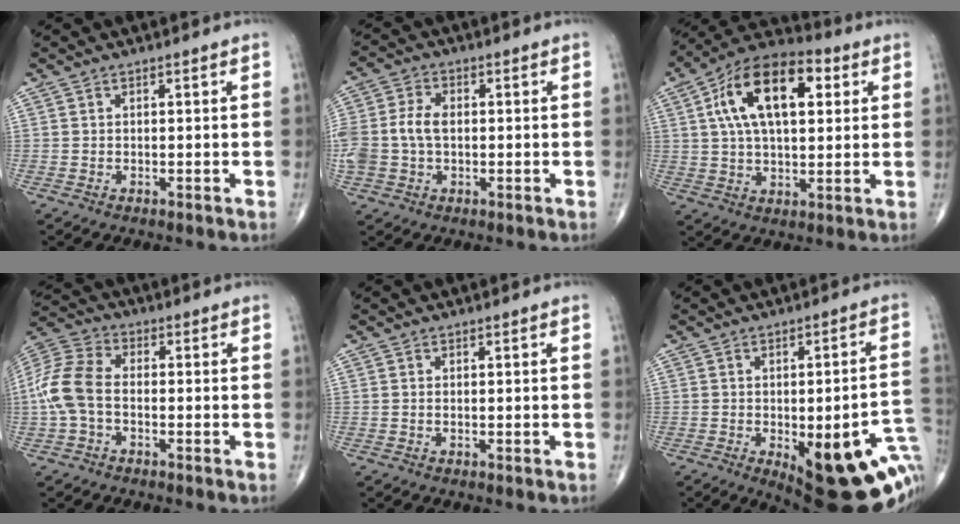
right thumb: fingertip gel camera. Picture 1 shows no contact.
{"total": 9.5, "force": [-0.2, 6.6, 6.9], "torque": [-0.157, 0.021, -0.004]}
{"total": 17.9, "force": [5.0, 9.3, 14.5], "torque": [-0.228, 0.017, 0.077]}
{"total": 10.2, "force": [-1.4, 6.4, 7.9], "torque": [-0.175, 0.028, -0.039]}
{"total": 0.0}
{"total": 24.1, "force": [-7.0, 8.5, 21.4], "torque": [-0.203, 0.009, -0.065]}